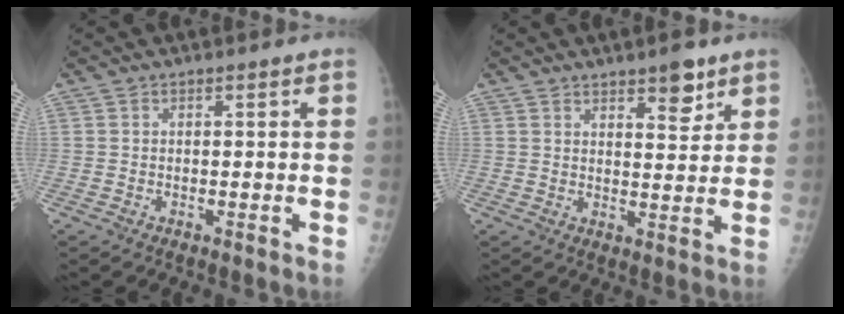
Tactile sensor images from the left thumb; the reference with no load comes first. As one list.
[{"total": 5.7, "force": [3.9, 2.1, 3.7], "torque": [-0.035, -0.026, 0.055]}]